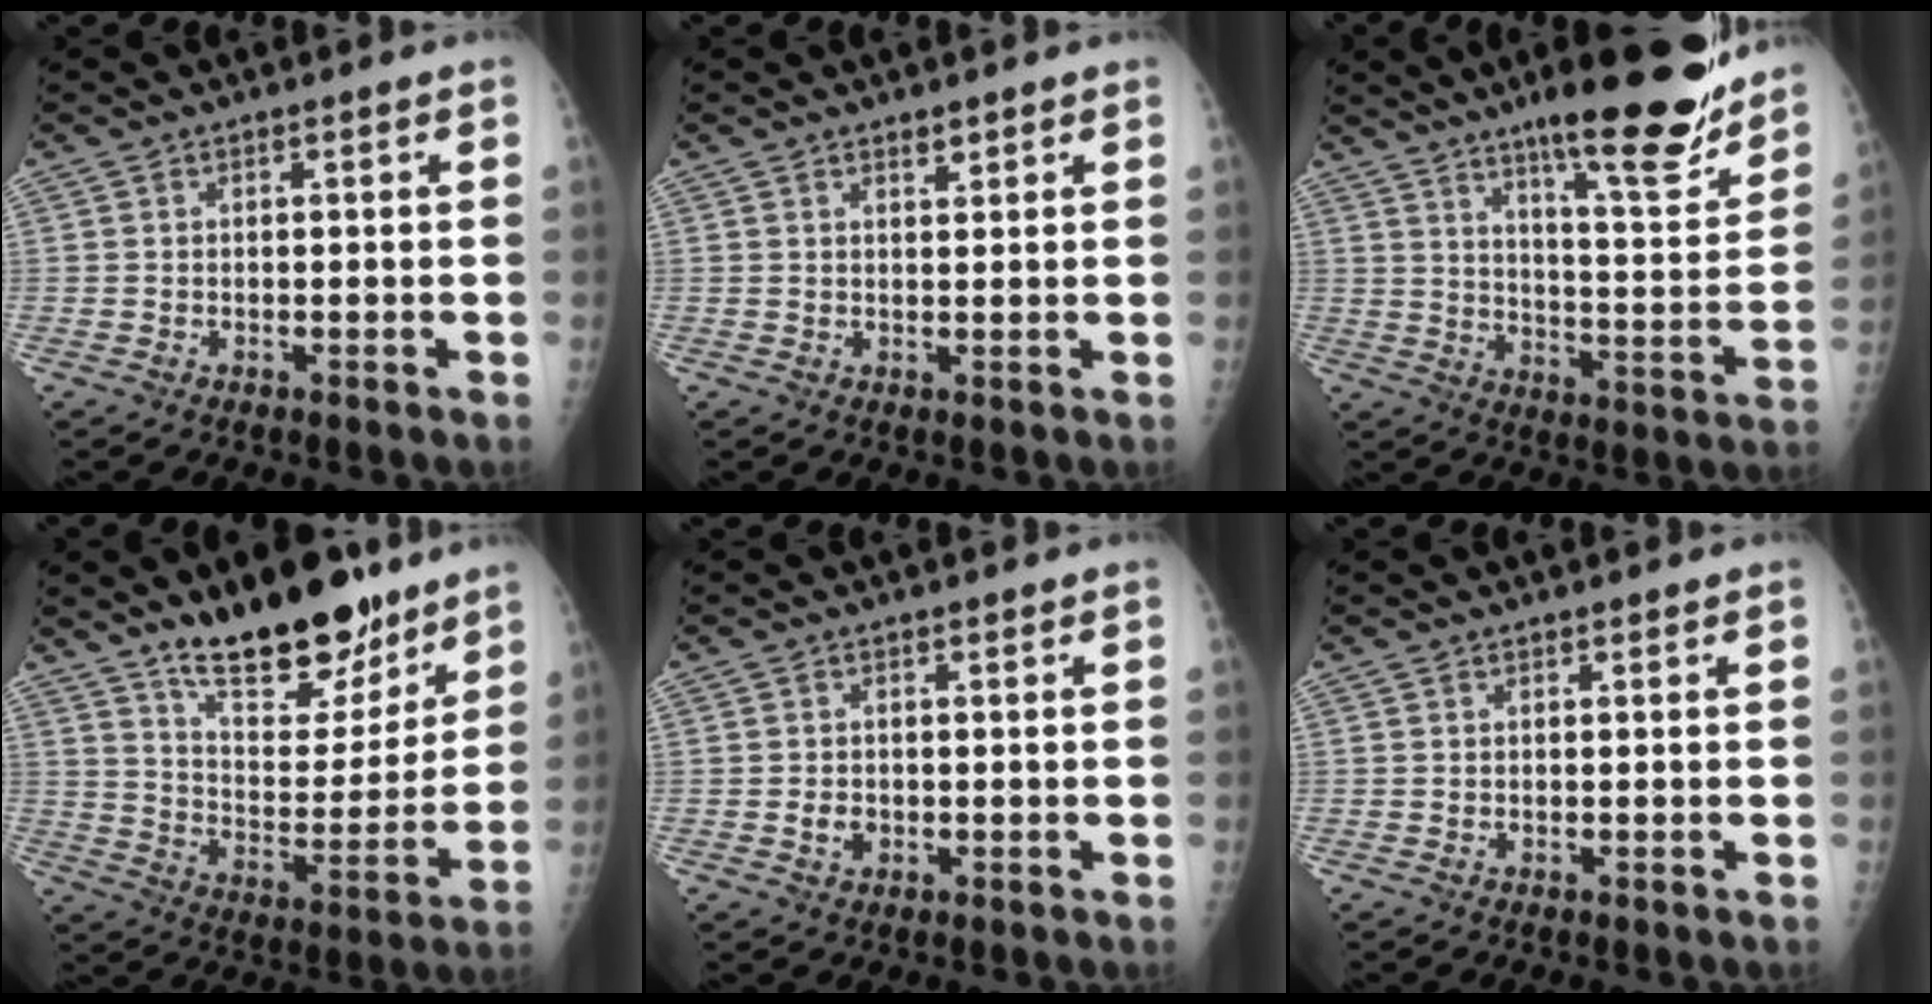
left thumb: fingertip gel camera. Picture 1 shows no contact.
{"total": 1.5, "force": [1.2, 0.5, 0.7], "torque": [-0.004, -0.008, 0.018]}
{"total": 19.0, "force": [13.7, 3.6, 12.6], "torque": [-0.147, -0.081, 0.213]}
{"total": 18.7, "force": [14.0, 7.6, 9.9], "torque": [-0.098, -0.097, 0.225]}
{"total": 1.9, "force": [-0.2, 1.6, 1.0], "torque": [-0.008, 0.003, 0.000]}
{"total": 0.0}